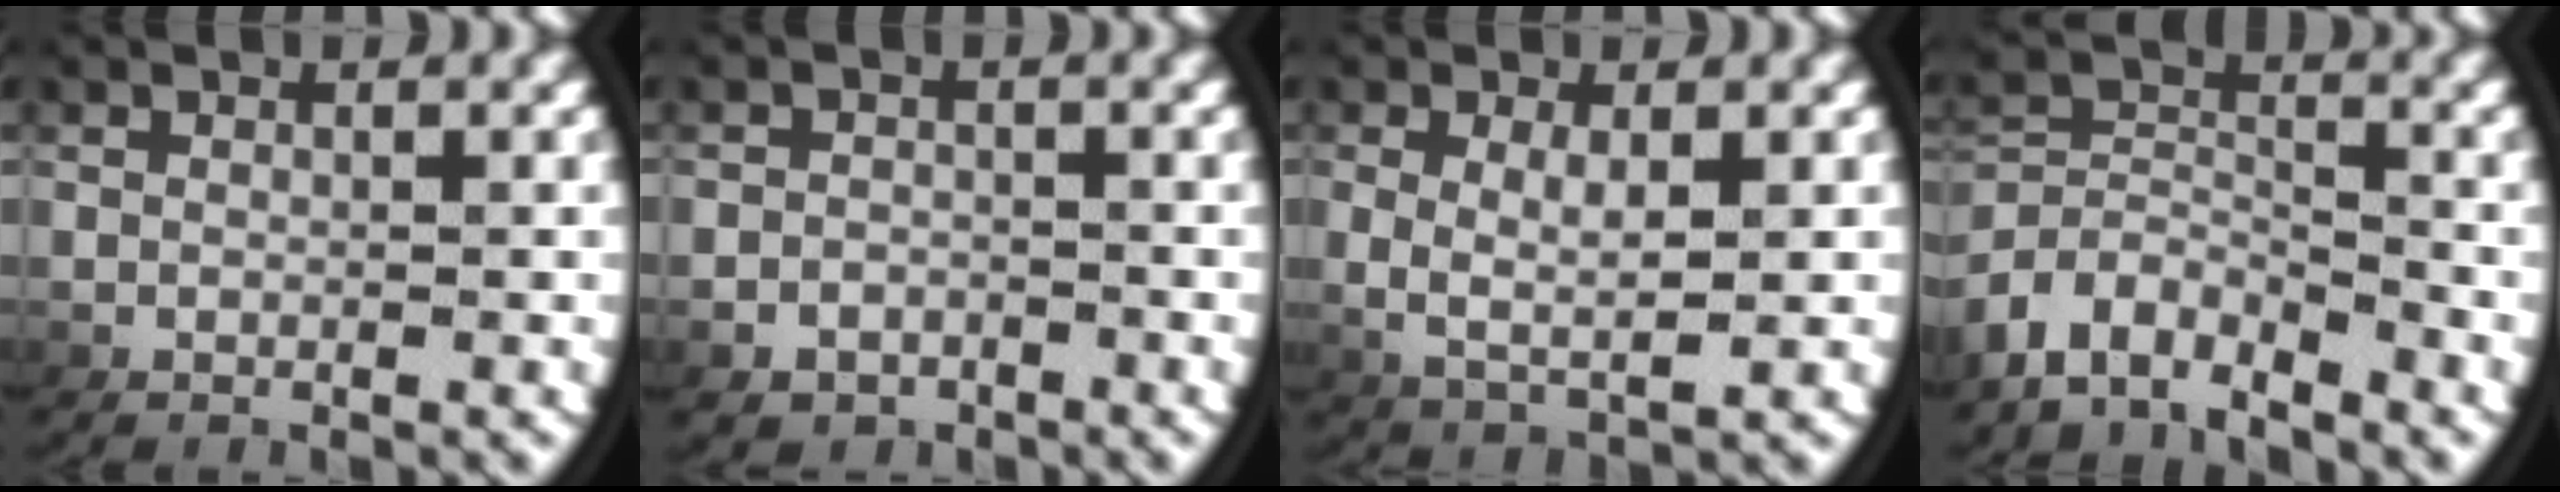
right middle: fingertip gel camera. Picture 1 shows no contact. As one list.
[{"total": 2.2, "force": [-1.7, 1.4, 0.0], "torque": [0.003, -0.008, -0.025]}, {"total": 3.6, "force": [0.5, 1.9, 3.1], "torque": [-0.071, -0.014, 0.023]}, {"total": 5.2, "force": [-3.3, 3.7, 1.6], "torque": [-0.064, -0.033, -0.053]}]